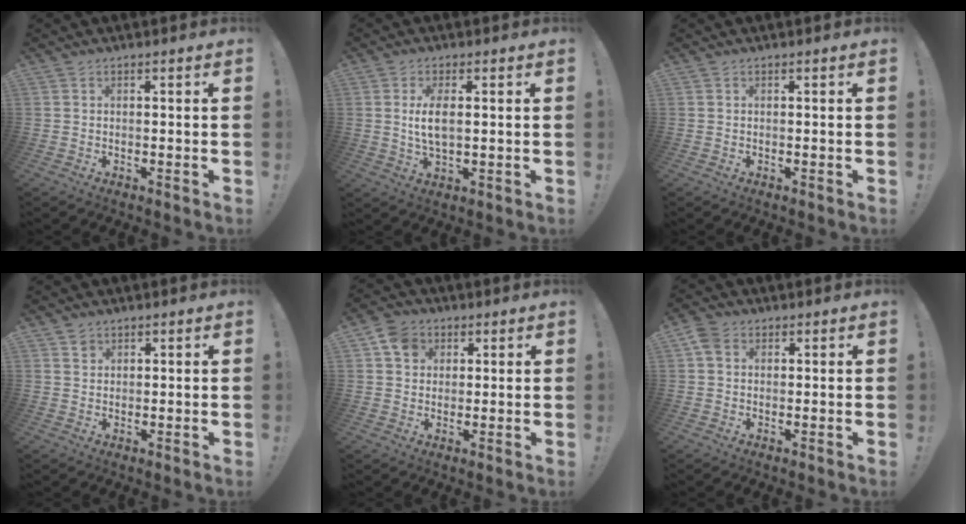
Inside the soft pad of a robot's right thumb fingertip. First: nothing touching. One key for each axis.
{"total": 6.2, "fx": 0.8, "fy": 2.4, "fz": 5.6, "tx": -0.108, "ty": -0.007, "tz": 0.009}
{"total": 0.0}
{"total": 1.6, "fx": 1.2, "fy": 1.1, "fz": 0.2, "tx": 0.008, "ty": -0.009, "tz": 0.020}
{"total": 7.1, "fx": 2.7, "fy": 6.0, "fz": 2.8, "tx": -0.039, "ty": -0.005, "tz": 0.055}
{"total": 4.4, "fx": 1.6, "fy": 3.2, "fz": 2.5, "tx": -0.047, "ty": 0.006, "tz": 0.033}